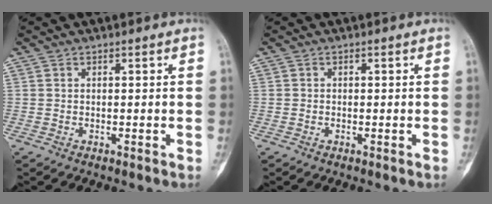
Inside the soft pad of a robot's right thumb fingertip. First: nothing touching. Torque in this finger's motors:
{"motor_torque": [-0.17, 0.08, 0.09, 0.08, 0.05]}